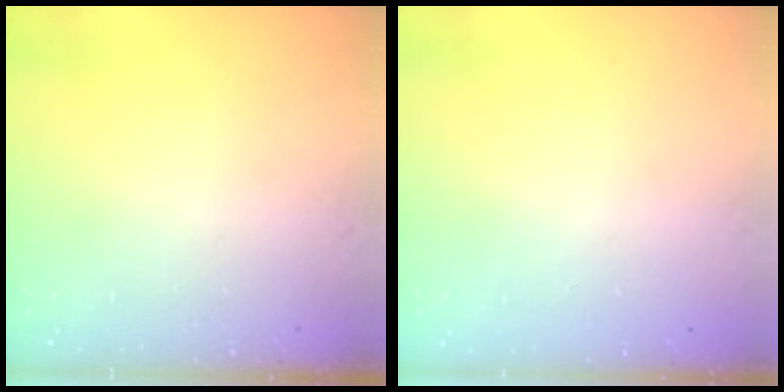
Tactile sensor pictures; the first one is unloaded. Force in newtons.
{"total": 0.0}